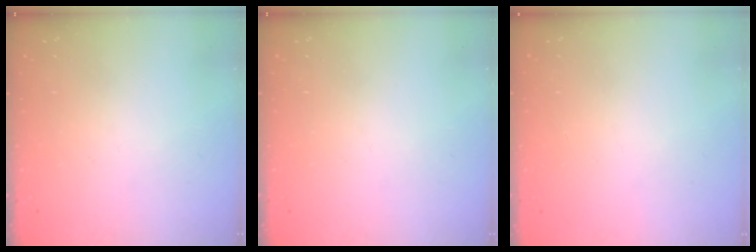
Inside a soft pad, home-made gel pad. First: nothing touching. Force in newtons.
{"total": 0.0}
{"total": 2.1, "press": 2.1, "slide": 0.1}